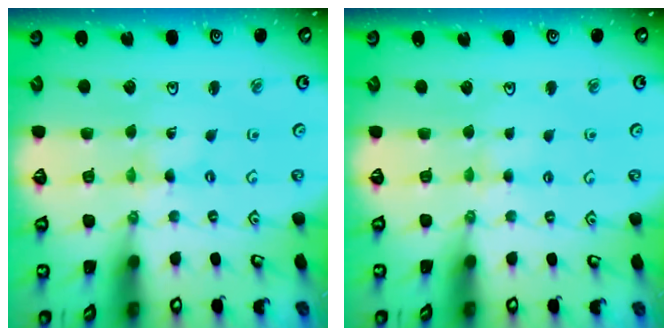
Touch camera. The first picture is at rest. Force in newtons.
{"total": 2.3, "press": 2.3, "slide": 0.3}